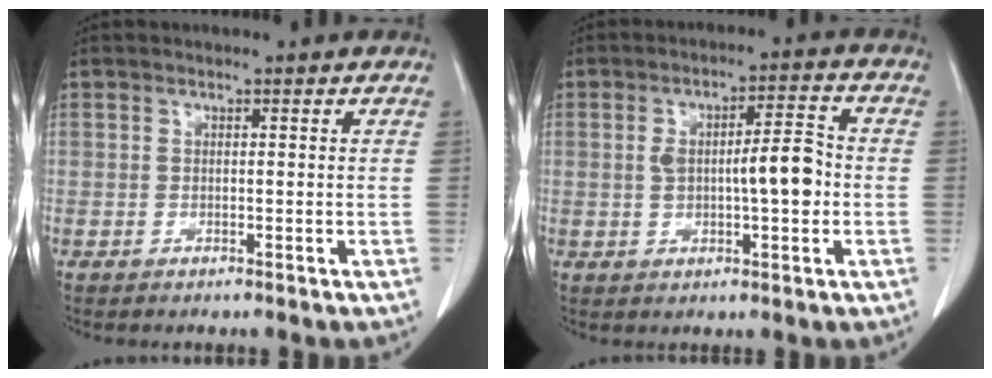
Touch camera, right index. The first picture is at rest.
{"total": 7.9, "force": [-0.4, 2.0, 7.7], "torque": [-0.132, 0.017, -0.004]}